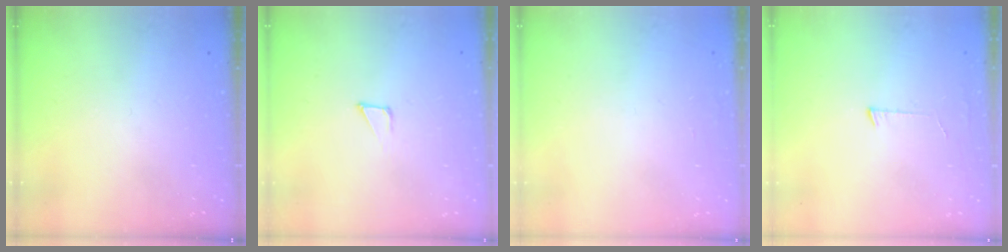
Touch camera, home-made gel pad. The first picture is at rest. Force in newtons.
{"total": 1.2, "press": 1.2, "slide": 0.0}
{"total": 0.9, "press": 0.9, "slide": 0.0}
{"total": 3.0, "press": 3.0, "slide": 0.3}